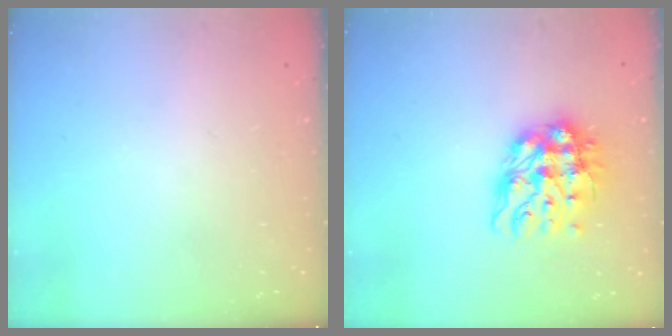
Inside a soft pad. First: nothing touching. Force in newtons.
{"total": 12.6, "press": 12.5, "slide": 1.3}